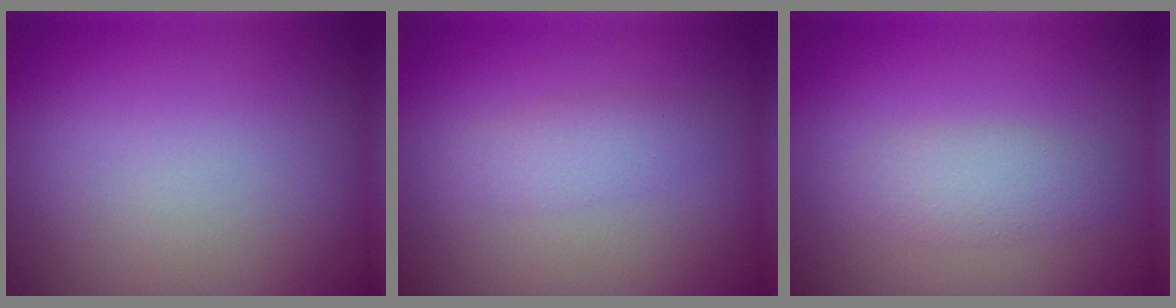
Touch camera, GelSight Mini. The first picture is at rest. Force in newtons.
{"total": 1.9, "press": 1.9, "slide": 0.0}
{"total": 2.3, "press": 2.3, "slide": 0.1}